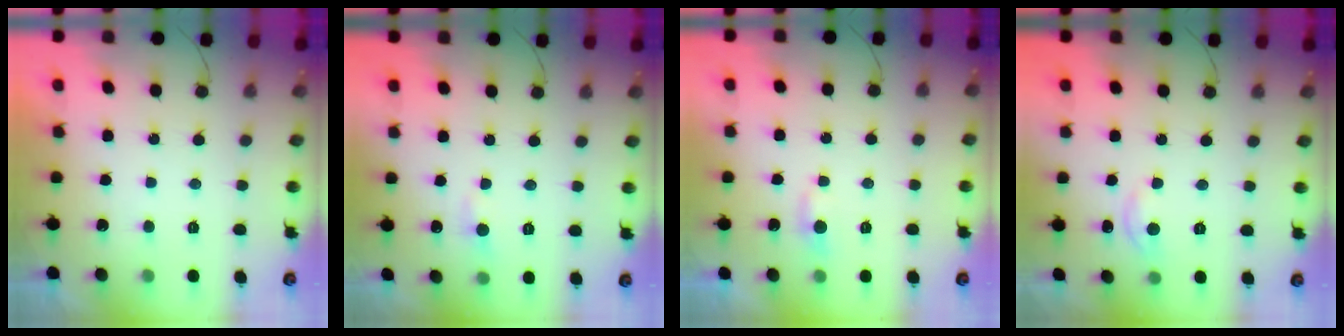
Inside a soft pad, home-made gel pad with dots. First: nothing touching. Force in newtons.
{"total": 5.3, "press": 5.3, "slide": 0.7}
{"total": 3.3, "press": 3.3, "slide": 0.4}
{"total": 3.0, "press": 3.0, "slide": 0.4}